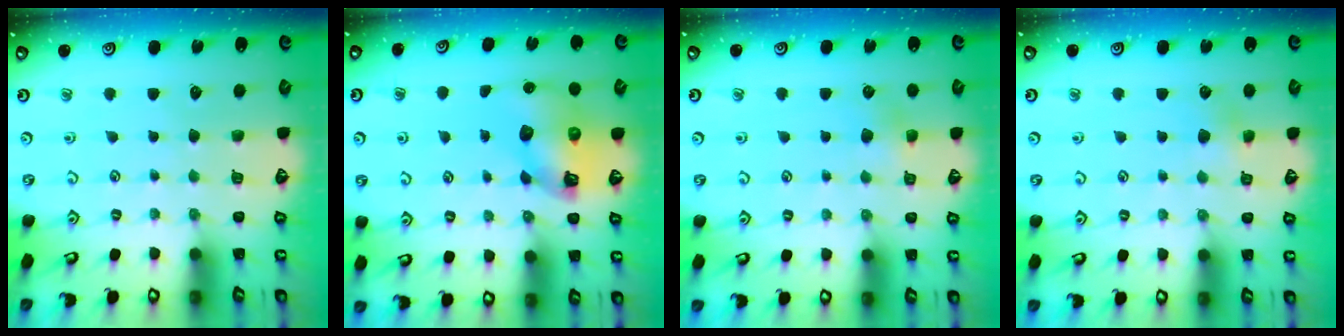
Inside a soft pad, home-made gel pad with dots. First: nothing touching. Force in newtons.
{"total": 9.4, "press": 9.3, "slide": 1.4}
{"total": 4.0, "press": 4.0, "slide": 0.4}
{"total": 4.3, "press": 4.3, "slide": 0.5}